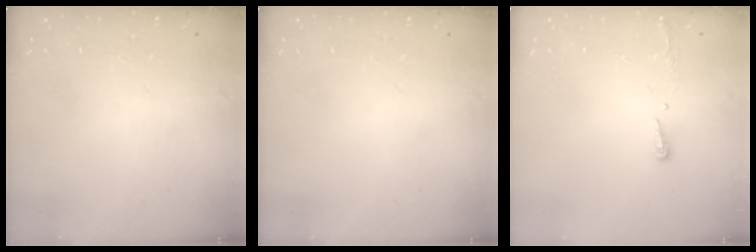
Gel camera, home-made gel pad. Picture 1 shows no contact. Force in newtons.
{"total": 0.0}
{"total": 3.2, "press": 3.2, "slide": 0.6}